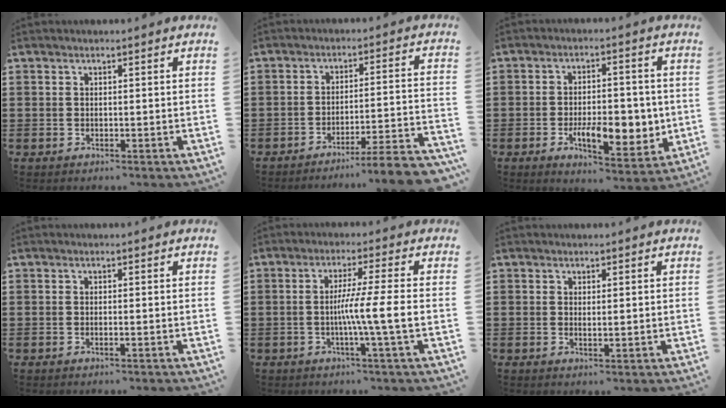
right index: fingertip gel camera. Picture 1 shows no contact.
{"total": 5.8, "force": [-5.0, -0.5, 2.8], "torque": [-0.041, -0.014, -0.099]}
{"total": 9.1, "force": [-2.0, 4.5, 7.7], "torque": [-0.116, -0.005, -0.033]}
{"total": 0.0}
{"total": 8.2, "force": [-1.3, -1.1, 8.1], "torque": [-0.140, -0.013, -0.027]}
{"total": 0.6, "force": [0.4, 0.1, 0.4], "torque": [-0.009, 0.001, 0.007]}